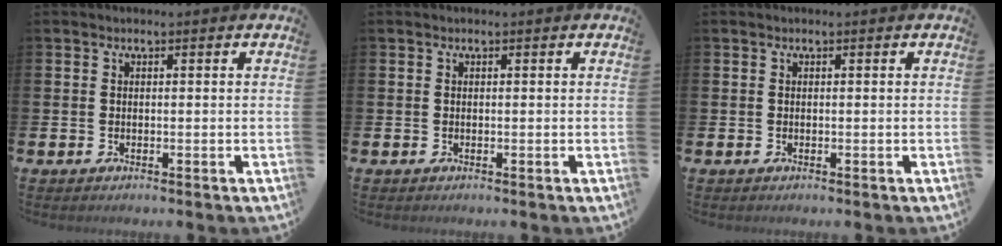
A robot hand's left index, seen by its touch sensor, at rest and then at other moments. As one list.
[{"total": 0.0}, {"total": 0.0}]